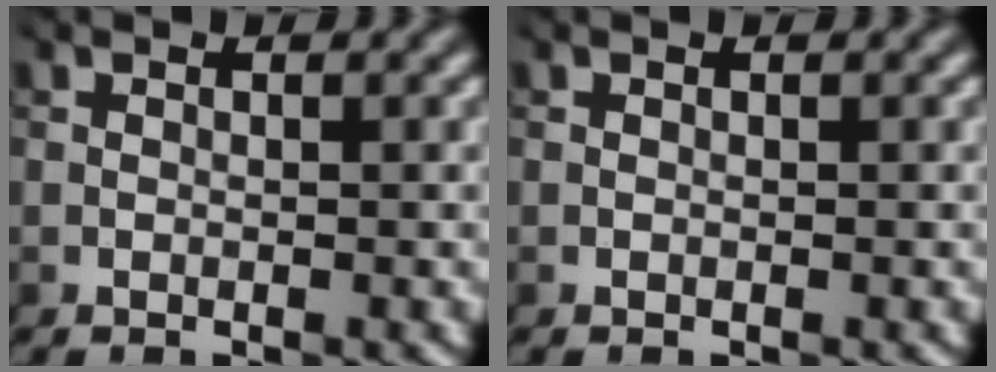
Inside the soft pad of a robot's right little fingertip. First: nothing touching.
{"total": 0.0}